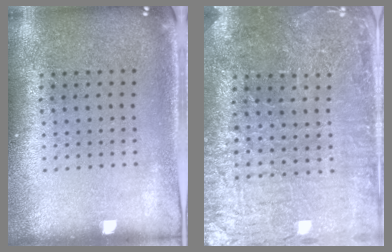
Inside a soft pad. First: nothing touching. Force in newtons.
{"total": 3.3, "press": 3.2, "slide": 0.5}